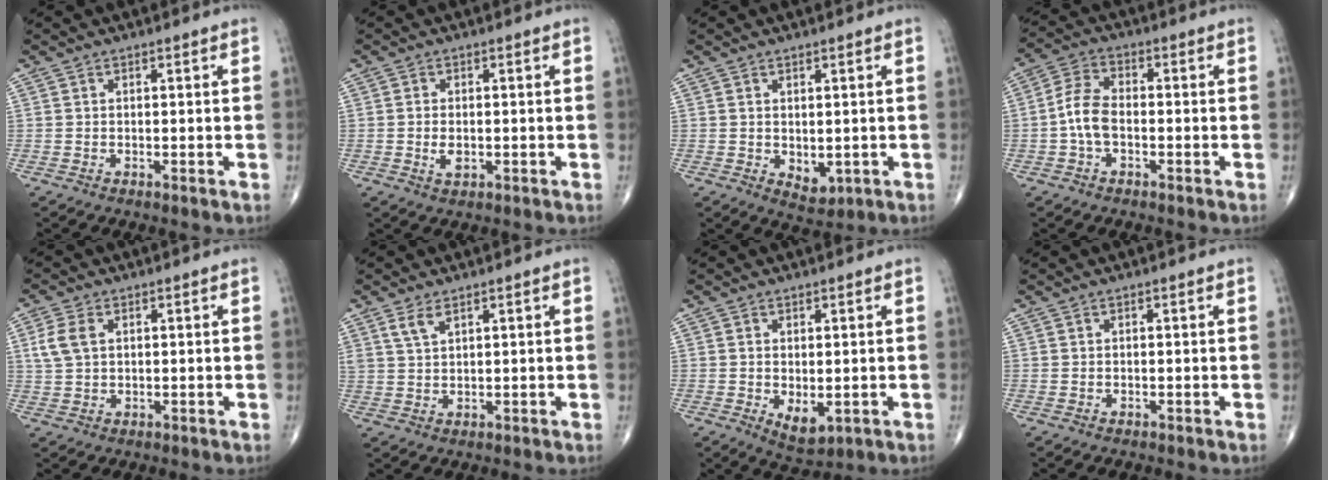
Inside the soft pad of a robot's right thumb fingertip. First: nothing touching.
{"total": 2.8, "force": [-0.4, 1.5, 2.3], "torque": [-0.039, -0.002, -0.008]}
{"total": 3.4, "force": [-0.3, 2.1, 2.7], "torque": [-0.027, -0.007, 0.008]}
{"total": 6.4, "force": [-1.3, 3.6, 5.1], "torque": [-0.104, 0.023, -0.034]}
{"total": 4.9, "force": [1.4, 3.1, 3.5], "torque": [-0.079, 0.007, 0.029]}
{"total": 3.0, "force": [2.0, 1.2, 1.9], "torque": [-0.039, -0.006, 0.046]}
{"total": 4.8, "force": [-0.9, 2.5, 4.0], "torque": [-0.054, -0.012, -0.002]}
{"total": 0.0}